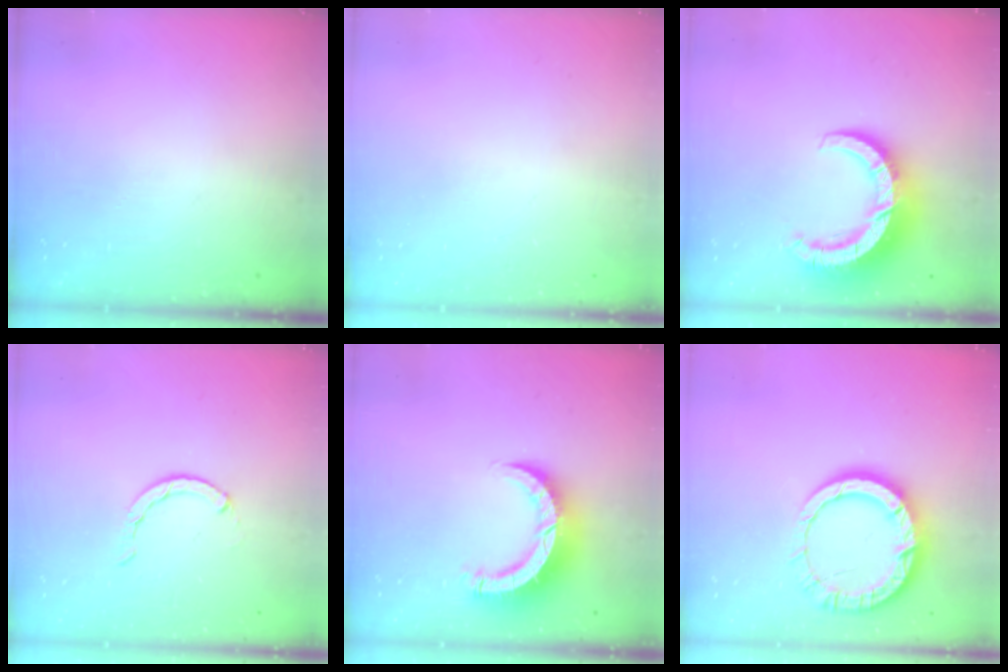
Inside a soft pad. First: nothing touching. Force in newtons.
{"total": 2.6, "press": 2.6, "slide": 0.2}
{"total": 11.6, "press": 11.5, "slide": 1.3}
{"total": 1.2, "press": 1.2, "slide": 0.2}
{"total": 8.3, "press": 8.2, "slide": 0.8}
{"total": 13.6, "press": 13.5, "slide": 1.1}